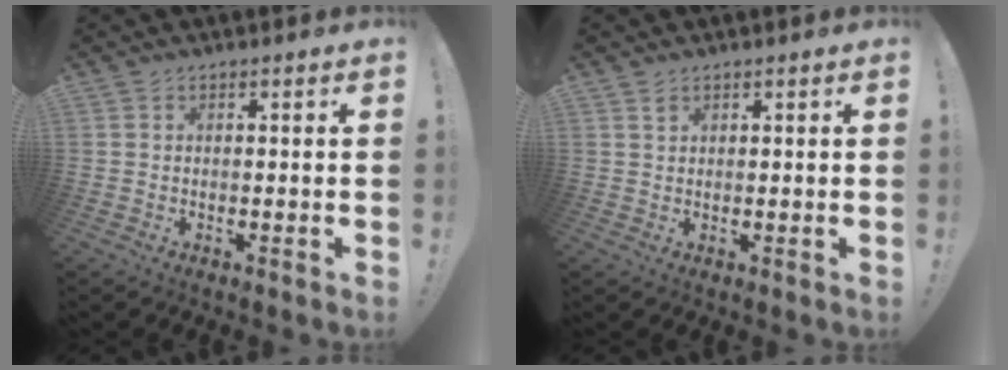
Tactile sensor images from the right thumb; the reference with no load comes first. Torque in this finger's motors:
{"motor_torque": [0.00, -0.16, -0.06, 0.18, 0.00]}